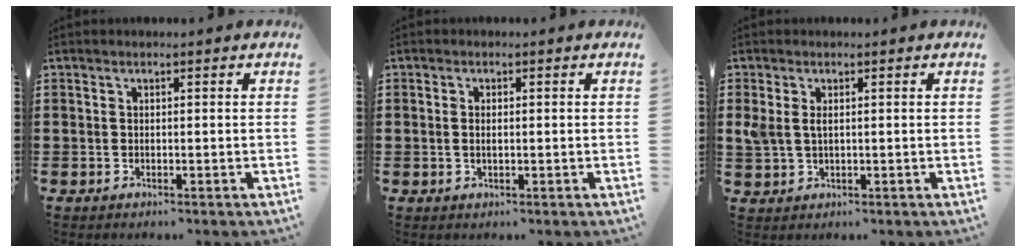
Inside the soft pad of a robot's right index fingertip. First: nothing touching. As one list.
[{"total": 1.3, "force": [0.1, 0.6, 1.2], "torque": [-0.024, 0.004, 0.000]}, {"total": 2.4, "force": [0.7, 1.4, 1.9], "torque": [-0.048, 0.004, 0.009]}]